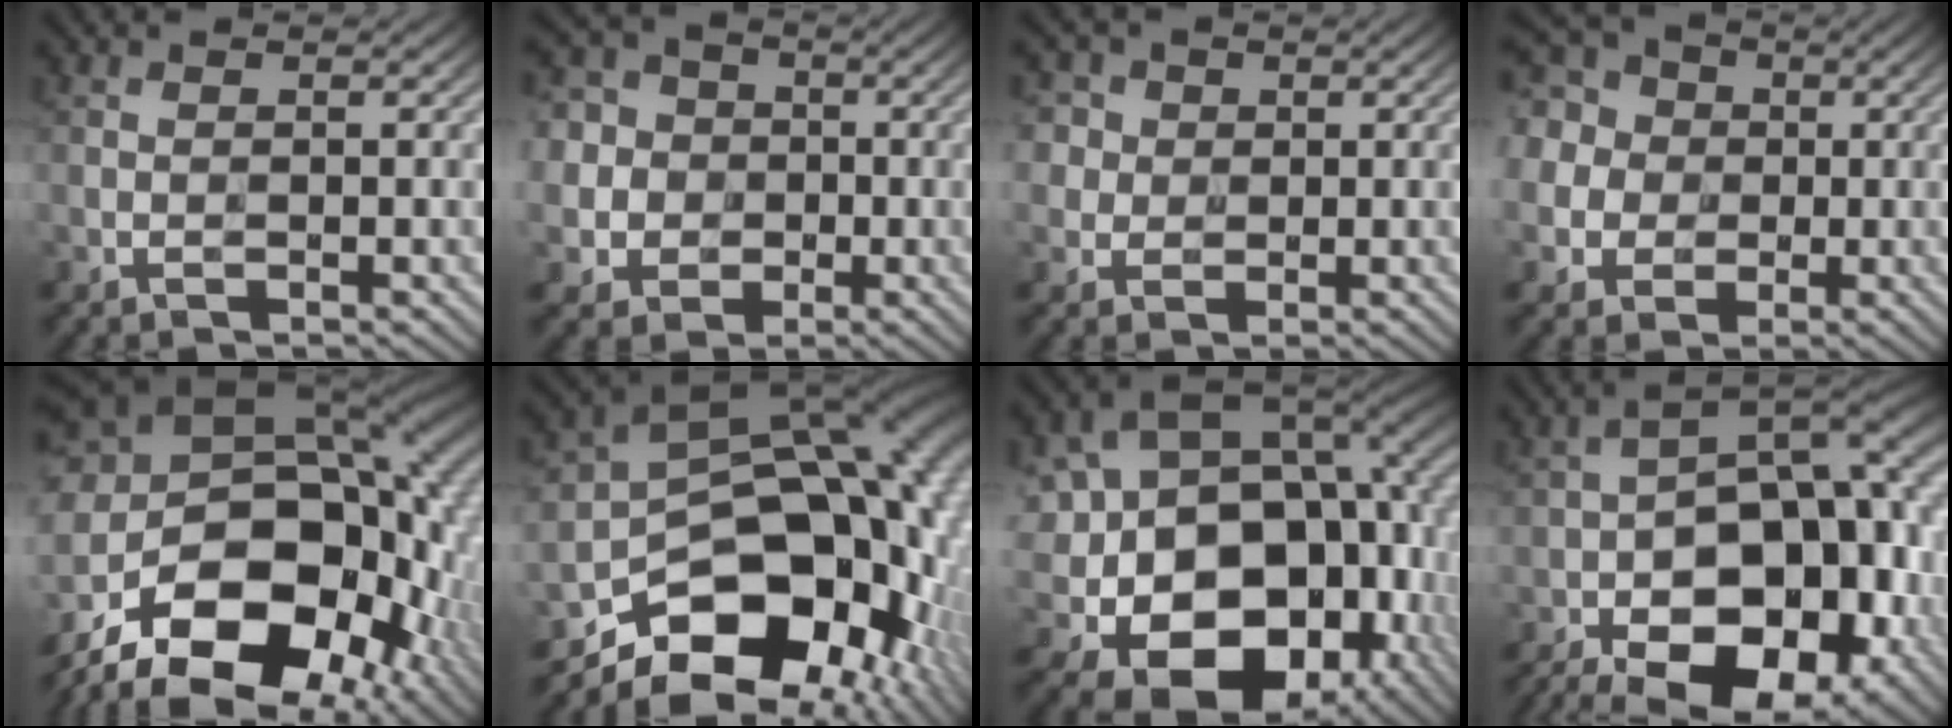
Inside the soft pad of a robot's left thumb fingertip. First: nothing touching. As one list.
[{"total": 10.6, "force": [0.1, 9.8, 3.8], "torque": [-0.148, 0.011, -0.029]}, {"total": 4.9, "force": [1.8, 4.3, 1.6], "torque": [-0.064, 0.005, 0.021]}, {"total": 14.0, "force": [2.9, 12.3, 6.0], "torque": [-0.200, 0.015, 0.031]}, {"total": 21.4, "force": [-7.4, 13.2, 15.1], "torque": [-0.283, -0.020, -0.103]}, {"total": 20.4, "force": [-6.8, 13.7, 13.5], "torque": [-0.197, -0.040, -0.083]}, {"total": 22.6, "force": [-4.4, 16.9, 14.3], "torque": [-0.255, -0.042, -0.048]}, {"total": 22.5, "force": [-9.5, 12.2, 16.3], "torque": [-0.218, -0.028, -0.112]}]